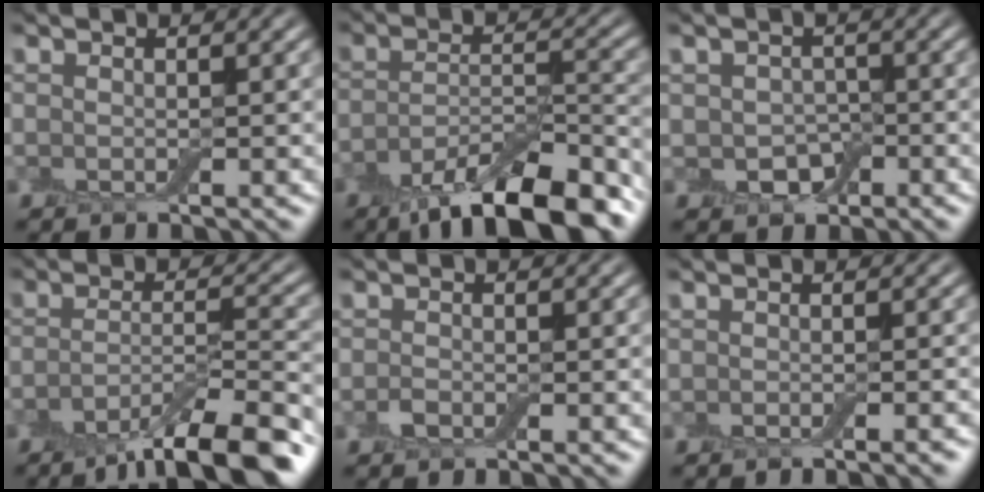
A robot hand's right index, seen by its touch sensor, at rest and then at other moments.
{"total": 10.6, "force": [-7.2, 3.3, 7.0], "torque": [-0.113, -0.010, -0.121]}
{"total": 3.0, "force": [-0.8, 2.3, 1.7], "torque": [-0.030, -0.006, -0.016]}
{"total": 8.7, "force": [-5.6, 2.1, 6.3], "torque": [-0.090, 0.000, -0.096]}
{"total": 0.9, "force": [-0.5, 0.5, 0.5], "torque": [-0.012, 0.000, -0.012]}
{"total": 1.2, "force": [-0.7, 0.2, 0.9], "torque": [-0.006, -0.001, -0.011]}